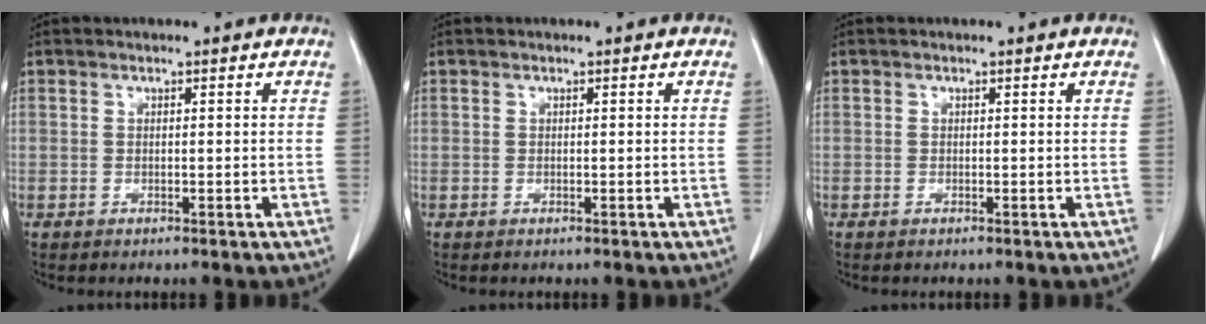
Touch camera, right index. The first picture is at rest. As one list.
[{"total": 0.0}, {"total": 0.0}]